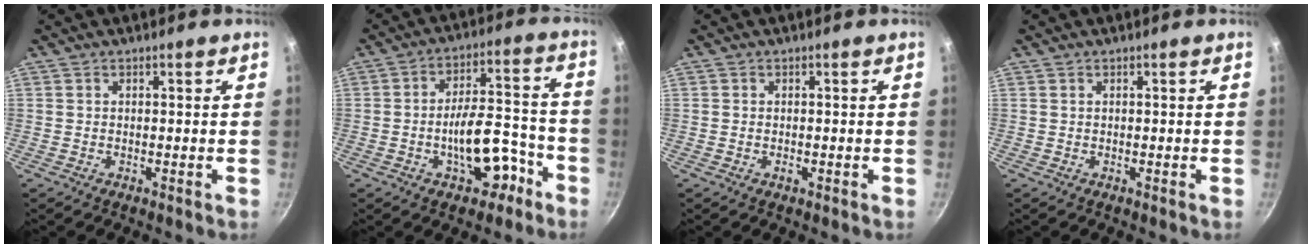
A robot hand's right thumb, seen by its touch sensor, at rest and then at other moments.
{"total": 12.2, "force": [-5.4, 6.0, 9.1], "torque": [-0.100, 0.068, -0.070]}
{"total": 0.9, "force": [-0.4, 0.5, 0.7], "torque": [-0.013, 0.001, -0.008]}
{"total": 0.0}